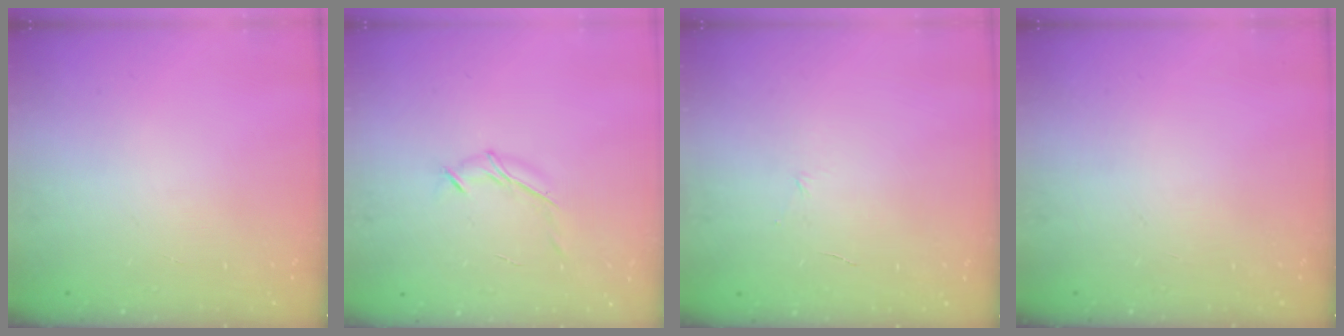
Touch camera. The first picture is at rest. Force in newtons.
{"total": 6.7, "press": 6.6, "slide": 1.2}
{"total": 3.6, "press": 3.5, "slide": 0.9}
{"total": 0.0}